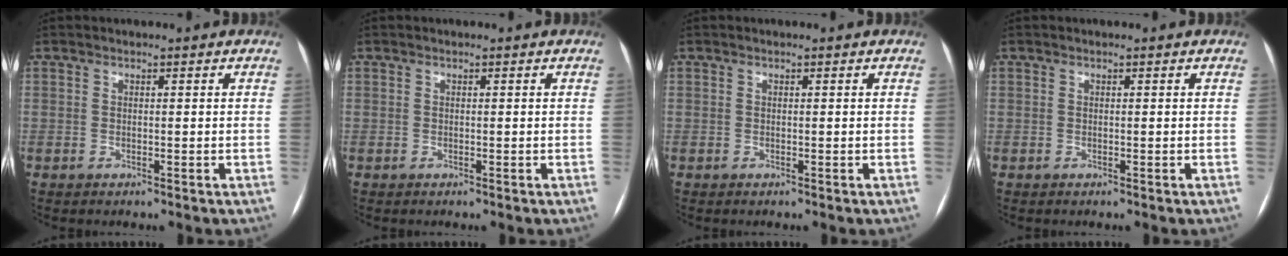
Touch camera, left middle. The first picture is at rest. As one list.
[{"total": 0.0}, {"total": 0.0}, {"total": 0.0}]